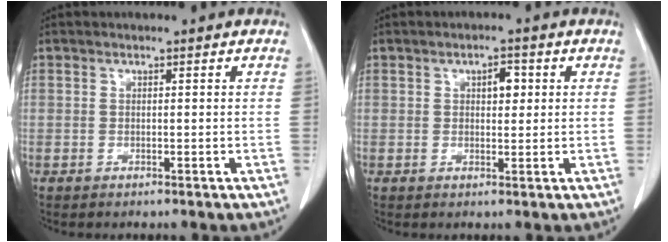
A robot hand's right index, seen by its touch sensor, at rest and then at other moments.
{"total": 2.7, "force": [0.8, 1.3, 2.2], "torque": [-0.032, 0.003, 0.012]}